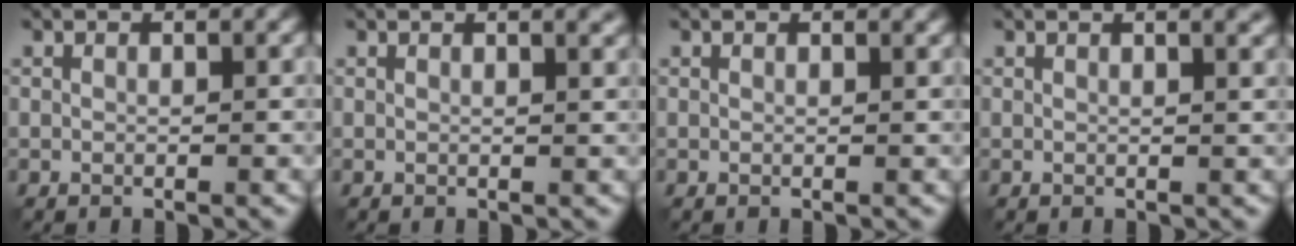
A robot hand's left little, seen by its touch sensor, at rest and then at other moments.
{"total": 2.3, "force": [1.4, 0.8, 1.6], "torque": [-0.009, 0.003, 0.008]}
{"total": 0.9, "force": [0.9, 0.2, 0.4], "torque": [-0.005, 0.000, 0.009]}
{"total": 2.9, "force": [1.7, 1.1, 2.1], "torque": [-0.009, 0.010, 0.004]}